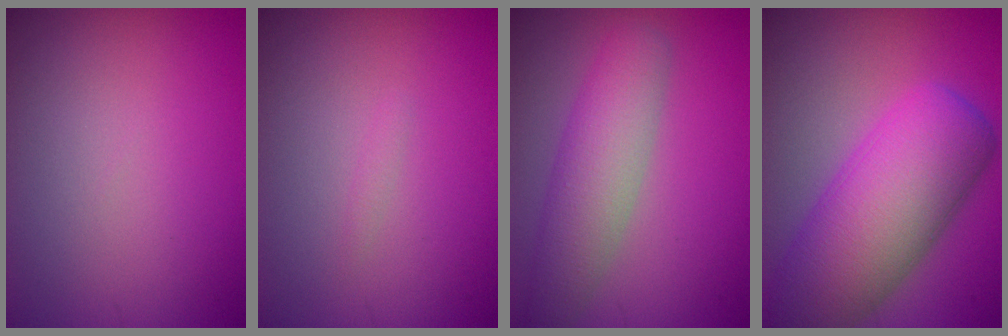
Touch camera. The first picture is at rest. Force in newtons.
{"total": 0.5, "press": 0.5, "slide": 0.1}
{"total": 5.4, "press": 5.4, "slide": 0.5}
{"total": 11.2, "press": 11.2, "slide": 0.6}